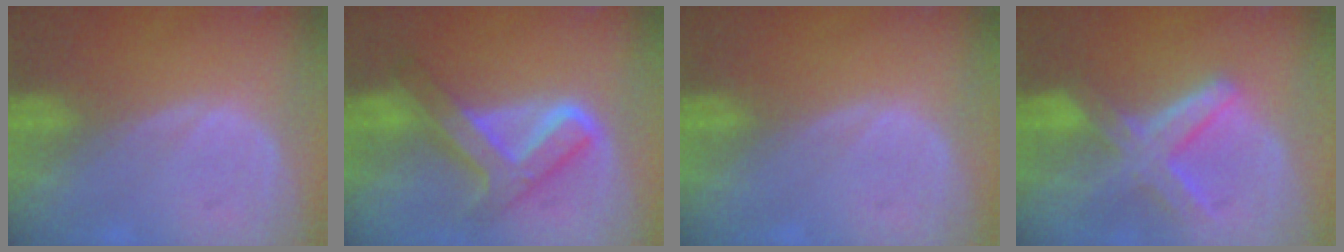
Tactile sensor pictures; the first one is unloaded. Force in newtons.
{"total": 8.1, "press": 8.1, "slide": 0.7}
{"total": 0.0}
{"total": 8.2, "press": 7.1, "slide": 4.1}